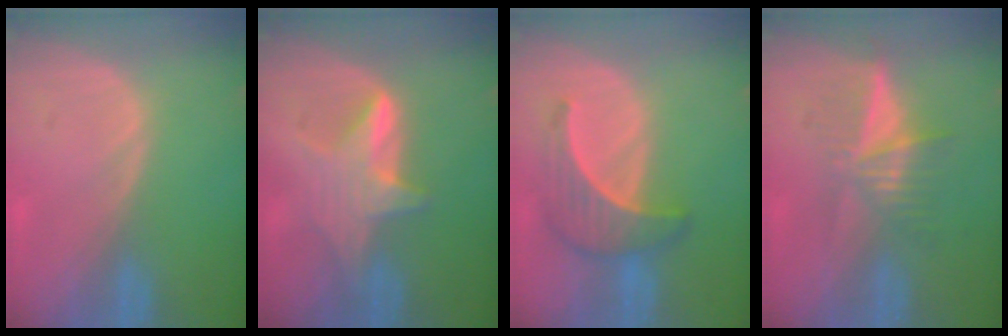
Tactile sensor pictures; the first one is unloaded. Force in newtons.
{"total": 6.0, "press": 5.8, "slide": 1.4}
{"total": 6.2, "press": 6.1, "slide": 1.1}
{"total": 6.4, "press": 5.5, "slide": 3.3}